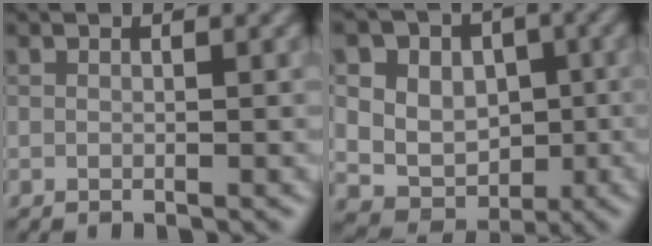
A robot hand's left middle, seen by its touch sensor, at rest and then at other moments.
{"total": 11.4, "force": [4.1, 9.4, 5.1], "torque": [-0.095, 0.017, 0.065]}